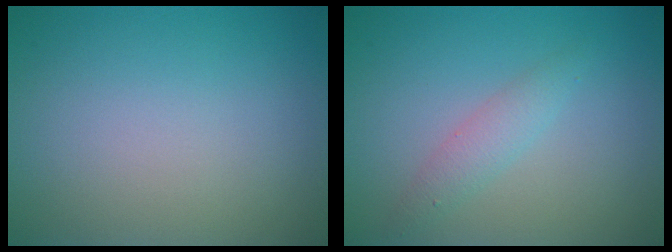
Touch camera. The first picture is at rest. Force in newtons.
{"total": 1.7, "press": 1.7, "slide": 0.0}